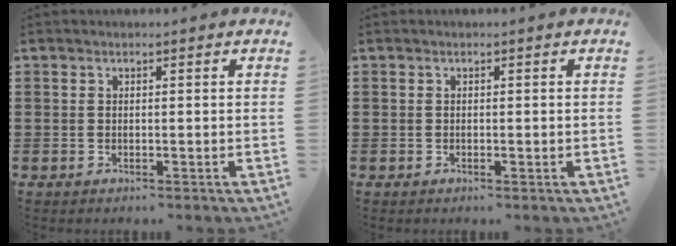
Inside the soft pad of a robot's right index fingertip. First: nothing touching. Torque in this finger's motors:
{"motor_torque": [0.10, 0.06, 0.00, 0.00]}